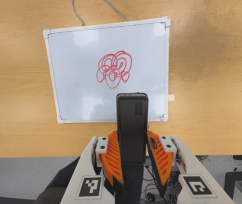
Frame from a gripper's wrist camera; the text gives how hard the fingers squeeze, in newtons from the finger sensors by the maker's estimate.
{"total": 5.1, "left": 3.7, "right": 6.4}